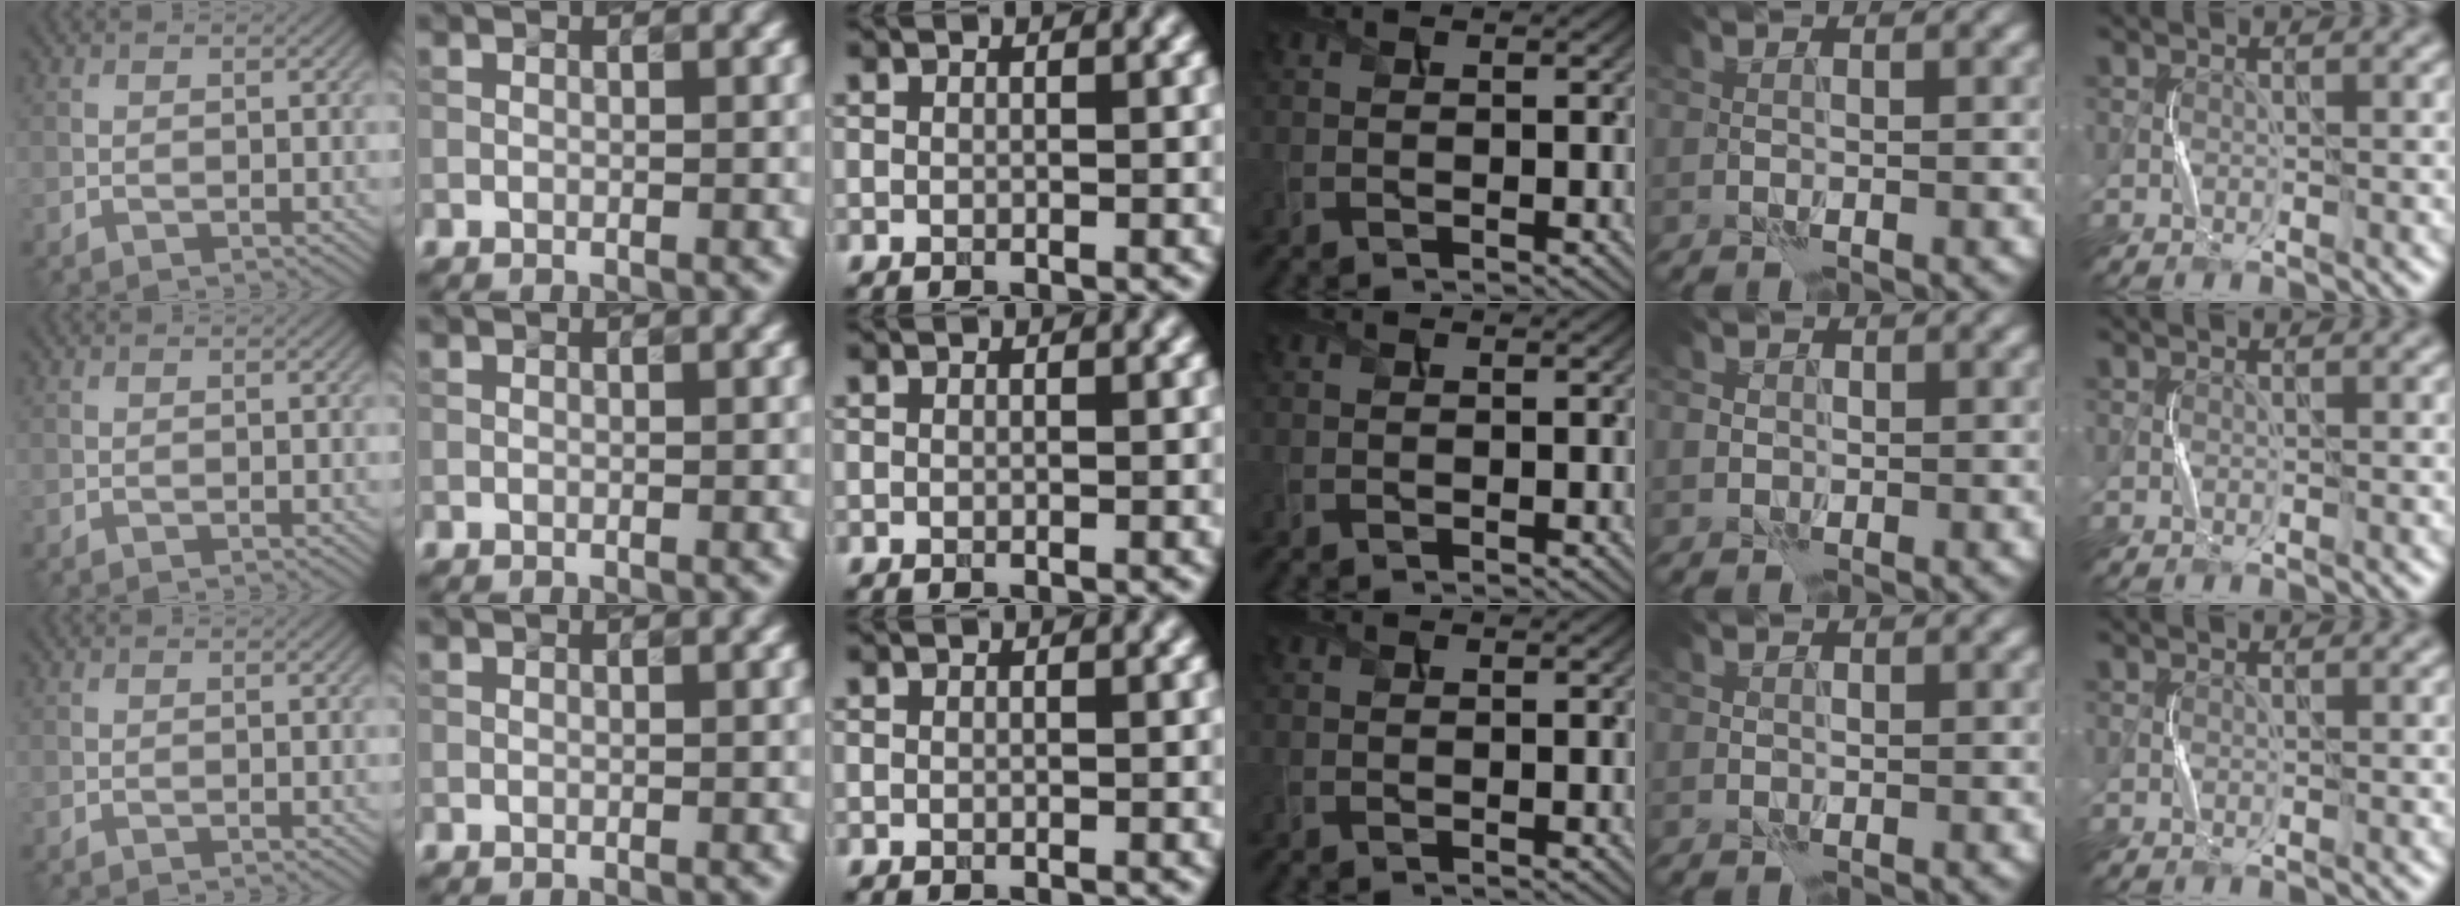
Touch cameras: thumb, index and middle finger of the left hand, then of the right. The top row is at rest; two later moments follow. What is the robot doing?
{"motion": "press", "object": "toy piano key"}